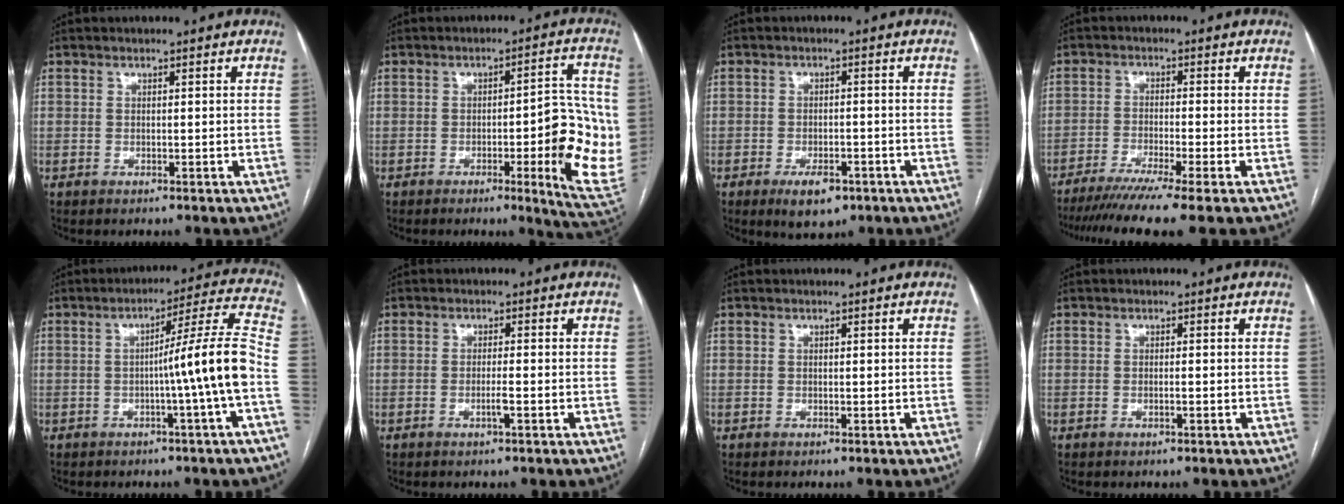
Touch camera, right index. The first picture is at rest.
{"total": 12.4, "force": [-1.9, 1.7, 12.1], "torque": [-0.138, 0.005, -0.021]}
{"total": 5.2, "force": [-3.1, 2.4, 3.5], "torque": [-0.057, -0.001, -0.040]}
{"total": 10.2, "force": [-7.9, -1.6, 6.1], "torque": [-0.083, -0.029, -0.124]}
{"total": 10.9, "force": [-2.5, -2.1, 10.4], "torque": [-0.148, 0.015, -0.038]}
{"total": 1.8, "force": [-0.7, -0.2, 1.6], "torque": [-0.034, -0.001, -0.012]}
{"total": 0.0}
{"total": 0.6, "force": [-0.2, 0.0, 0.6], "torque": [-0.014, 0.002, 0.000]}